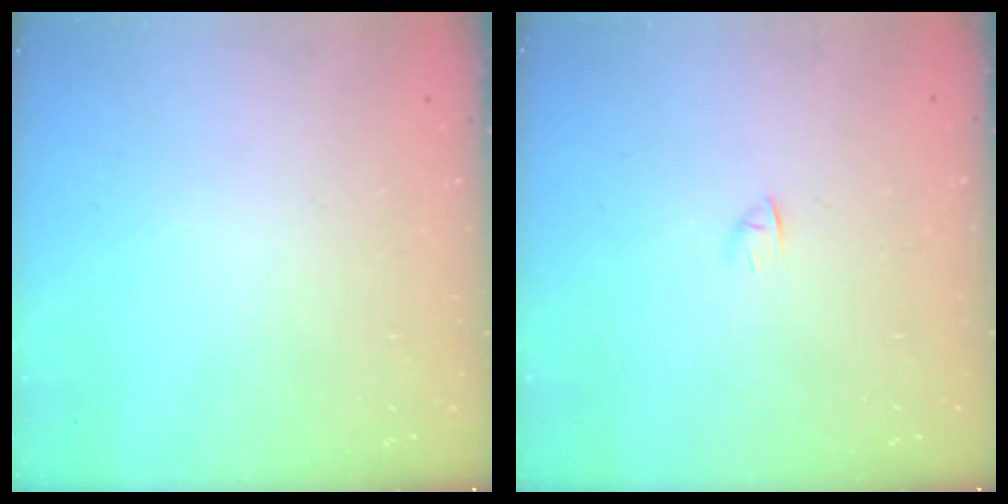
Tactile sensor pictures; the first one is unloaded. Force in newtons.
{"total": 2.4, "press": 2.3, "slide": 0.7}